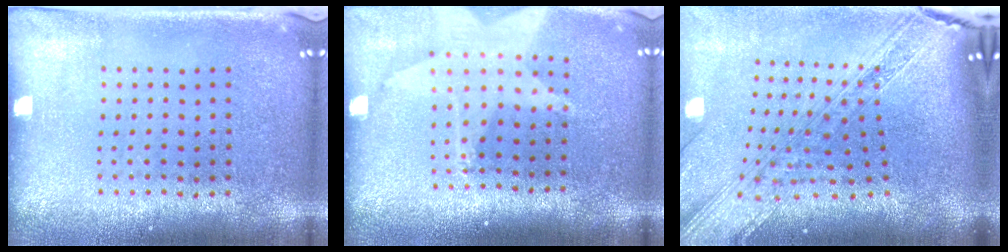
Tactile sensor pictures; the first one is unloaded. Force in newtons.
{"total": 1.7, "press": 1.5, "slide": 0.9}
{"total": 3.9, "press": 2.8, "slide": 2.6}